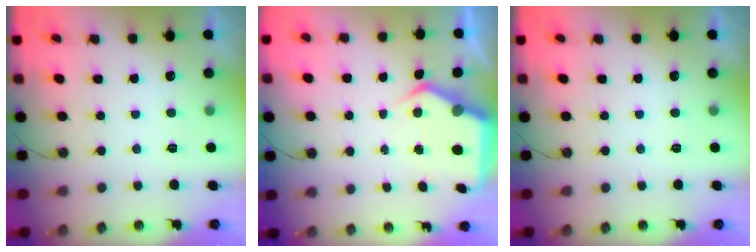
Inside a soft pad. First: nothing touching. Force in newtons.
{"total": 6.6, "press": 6.6, "slide": 0.6}
{"total": 0.0}